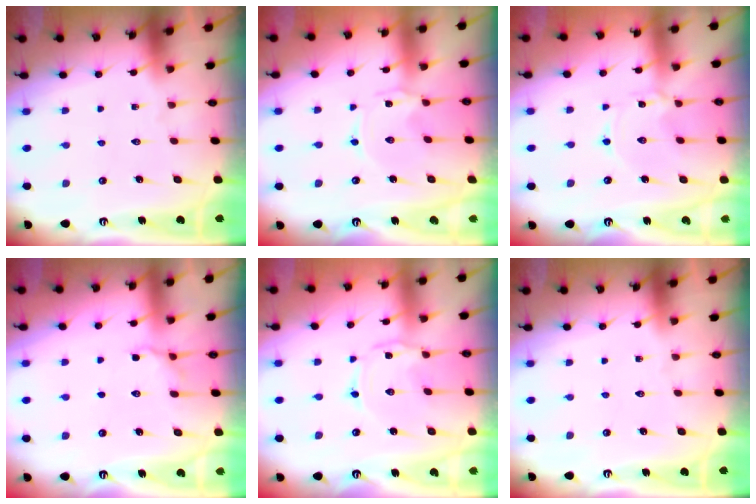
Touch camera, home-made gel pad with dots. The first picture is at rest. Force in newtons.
{"total": 0.0}
{"total": 0.9, "press": 0.9, "slide": 0.1}
{"total": 5.0, "press": 4.7, "slide": 1.8}
{"total": 1.3, "press": 1.3, "slide": 0.2}
{"total": 0.0}